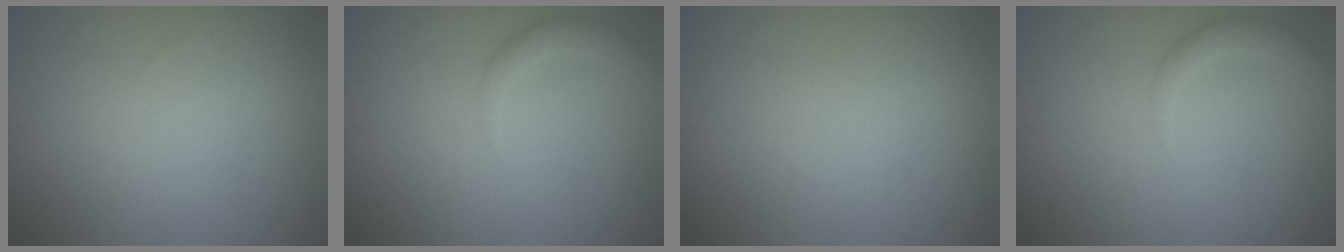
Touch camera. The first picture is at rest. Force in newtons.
{"total": 1.8, "press": 1.8, "slide": 0.2}
{"total": 0.0}
{"total": 1.8, "press": 1.8, "slide": 0.2}